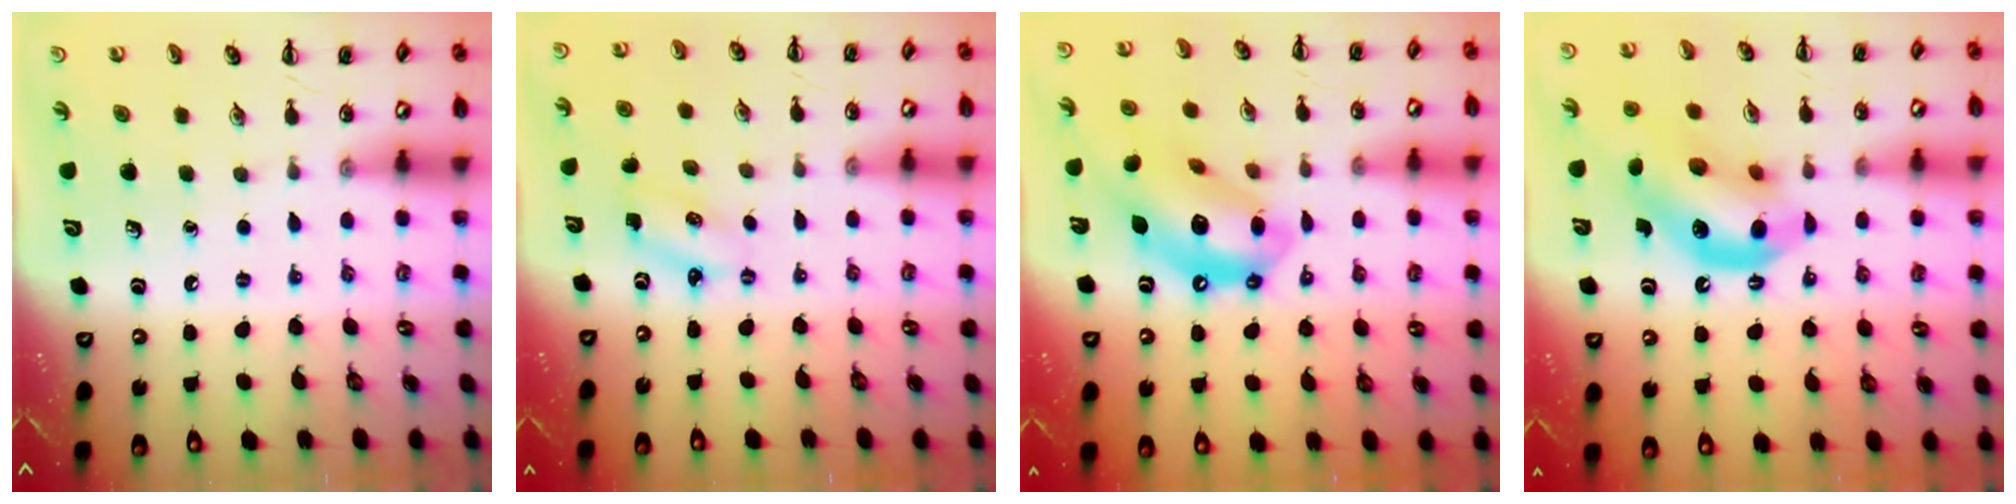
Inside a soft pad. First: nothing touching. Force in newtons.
{"total": 2.3, "press": 2.2, "slide": 0.7}
{"total": 15.5, "press": 14.9, "slide": 3.9}
{"total": 14.8, "press": 14.5, "slide": 3.2}